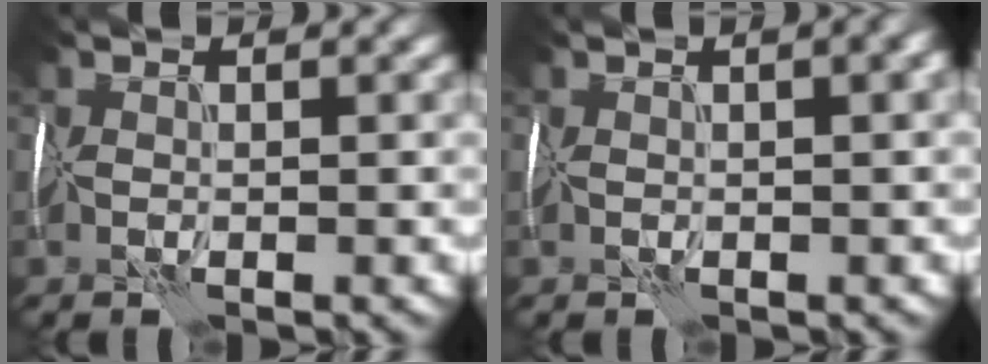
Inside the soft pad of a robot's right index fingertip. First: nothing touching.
{"total": 3.7, "force": [1.3, 1.5, 3.2], "torque": [-0.023, 0.011, 0.016]}